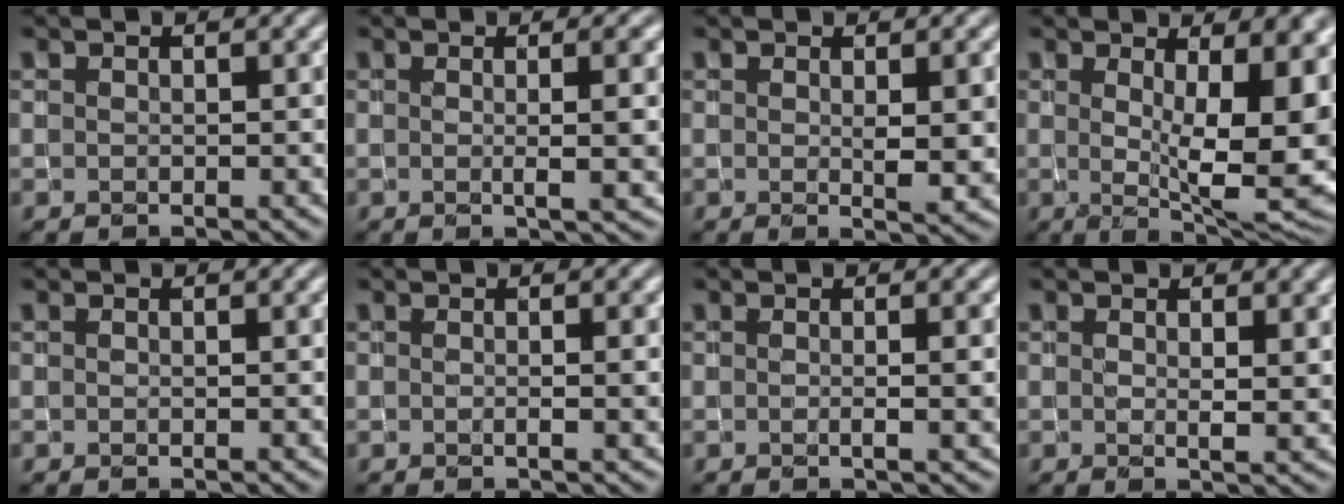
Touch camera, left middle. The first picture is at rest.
{"total": 5.3, "force": [0.4, 1.7, 5.0], "torque": [-0.042, 0.012, -0.005]}
{"total": 3.2, "force": [0.3, 0.7, 3.2], "torque": [-0.047, -0.002, 0.008]}
{"total": 13.6, "force": [0.9, 5.0, 12.6], "torque": [-0.144, -0.011, 0.022]}
{"total": 0.0}
{"total": 2.0, "force": [0.0, 0.6, 1.9], "torque": [-0.016, 0.002, -0.003]}
{"total": 2.8, "force": [0.1, 0.9, 2.7], "torque": [-0.023, 0.004, -0.006]}
{"total": 2.2, "force": [1.0, 0.6, 1.8], "torque": [-0.023, -0.005, 0.018]}